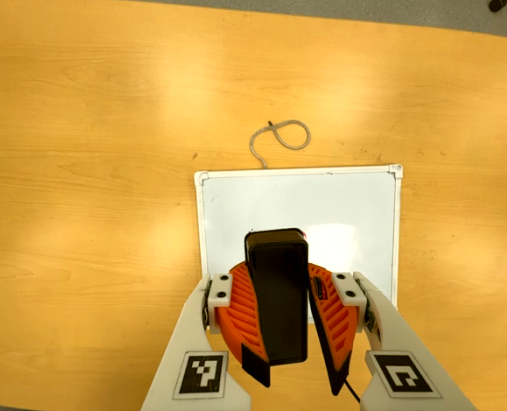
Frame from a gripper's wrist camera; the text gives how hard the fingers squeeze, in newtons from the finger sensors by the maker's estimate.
{"total": 12.6, "left": 11.8, "right": 13.4}